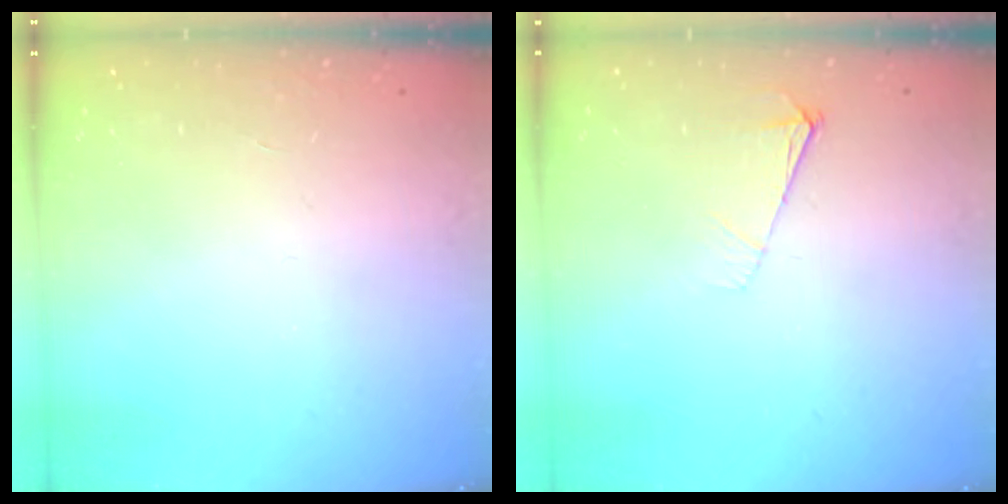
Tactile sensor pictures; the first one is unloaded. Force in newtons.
{"total": 5.5, "press": 5.4, "slide": 0.7}